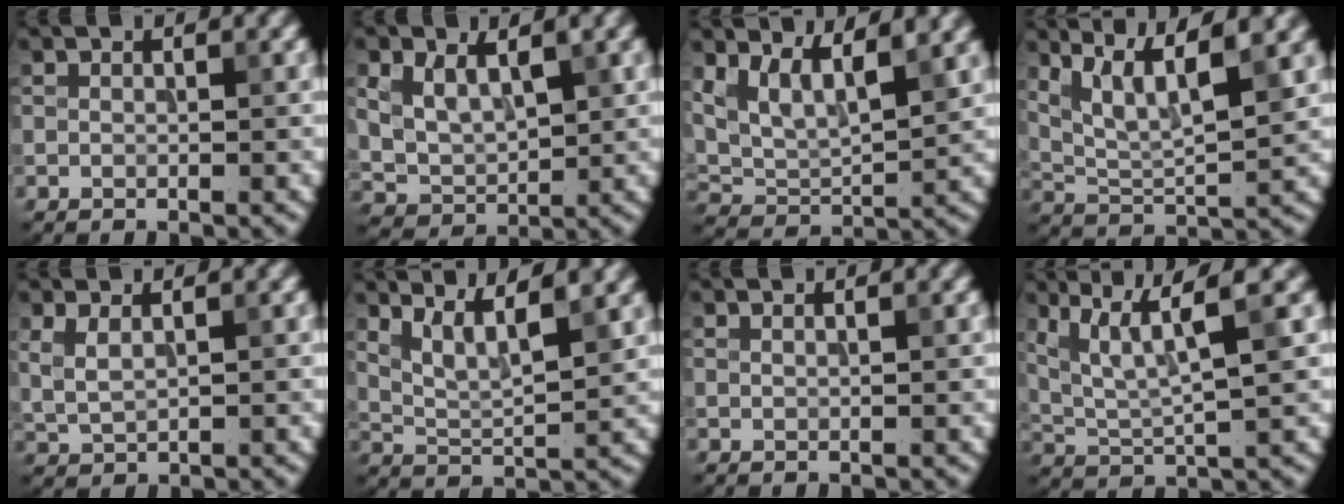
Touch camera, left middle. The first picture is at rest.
{"total": 5.0, "force": [1.7, 3.2, 3.3], "torque": [-0.078, -0.011, 0.038]}
{"total": 6.4, "force": [3.6, 2.6, 4.5], "torque": [-0.092, -0.002, 0.072]}
{"total": 7.2, "force": [4.3, 1.8, 5.5], "torque": [-0.099, 0.007, 0.074]}
{"total": 2.0, "force": [1.0, 0.8, 1.5], "torque": [-0.038, -0.003, 0.025]}
{"total": 5.0, "force": [3.4, 1.3, 3.5], "torque": [-0.062, 0.009, 0.054]}
{"total": 0.7, "force": [0.6, 0.2, 0.4], "torque": [-0.003, -0.003, 0.001]}
{"total": 6.3, "force": [3.0, 1.4, 5.3], "torque": [-0.102, 0.002, 0.063]}